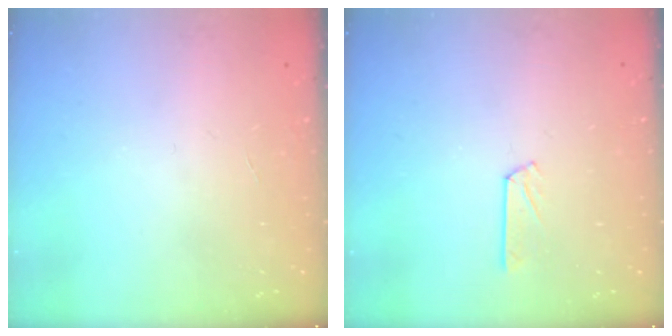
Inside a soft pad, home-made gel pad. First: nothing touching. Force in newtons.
{"total": 3.7, "press": 3.7, "slide": 0.4}